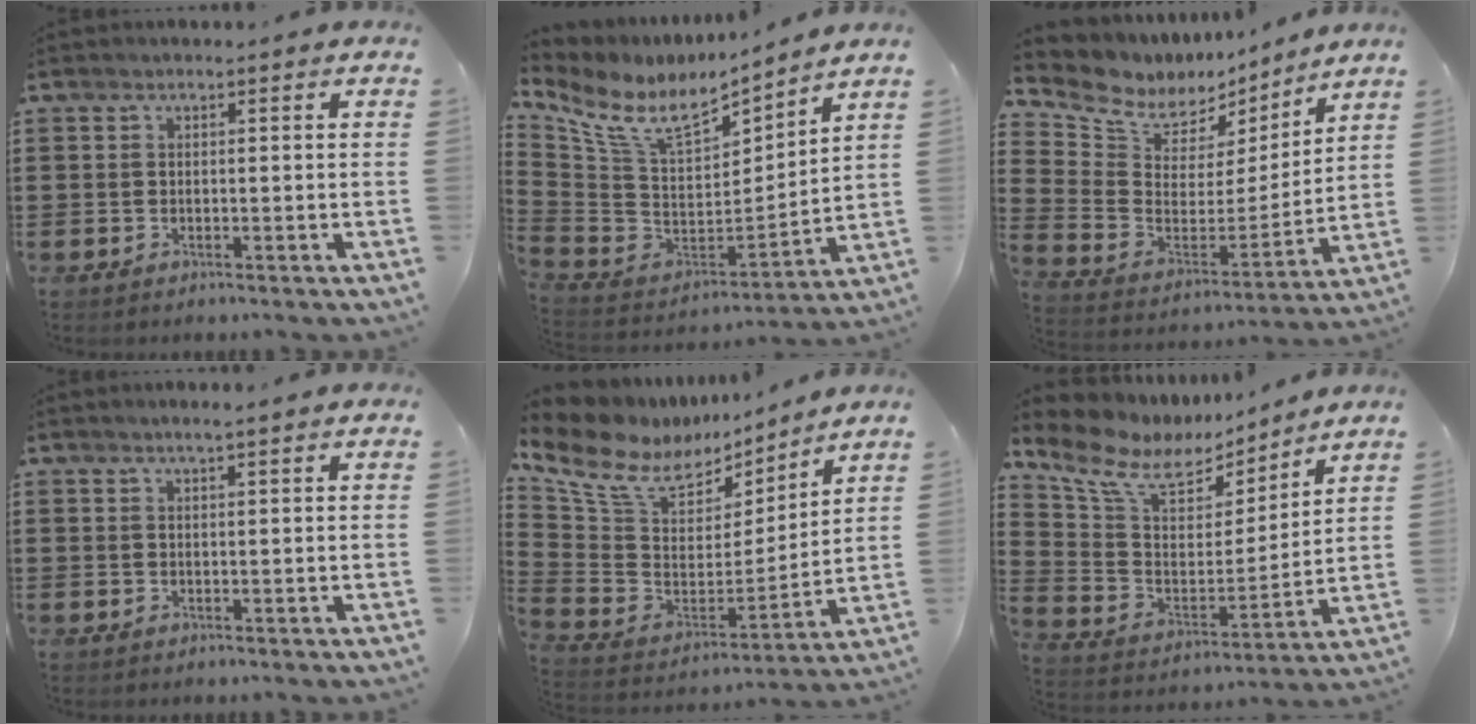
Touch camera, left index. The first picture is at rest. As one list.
[{"total": 10.5, "force": [7.2, 4.5, 6.2], "torque": [-0.154, -0.045, 0.127]}, {"total": 7.3, "force": [5.9, 4.2, 1.4], "torque": [-0.072, -0.041, 0.105]}, {"total": 1.3, "force": [1.1, -0.1, 0.7], "torque": [-0.014, 0.001, 0.019]}, {"total": 10.4, "force": [7.2, 5.6, 4.9], "torque": [-0.135, -0.036, 0.130]}, {"total": 9.4, "force": [7.0, 4.8, 4.1], "torque": [-0.121, -0.034, 0.124]}]